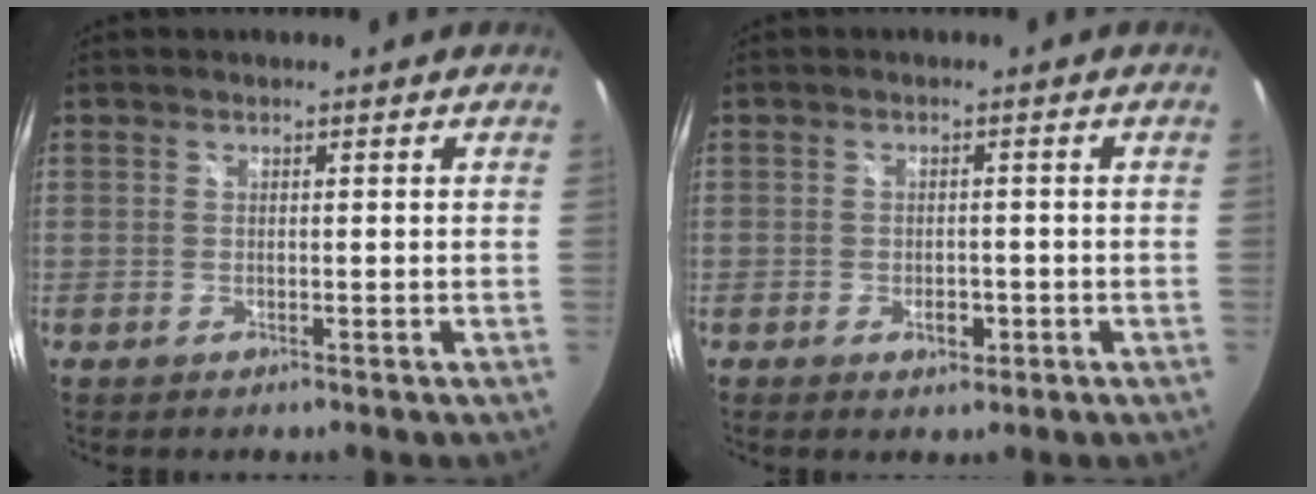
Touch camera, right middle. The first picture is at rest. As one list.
[{"total": 2.8, "force": [-1.2, 1.8, 1.8], "torque": [-0.032, -0.002, -0.015]}]